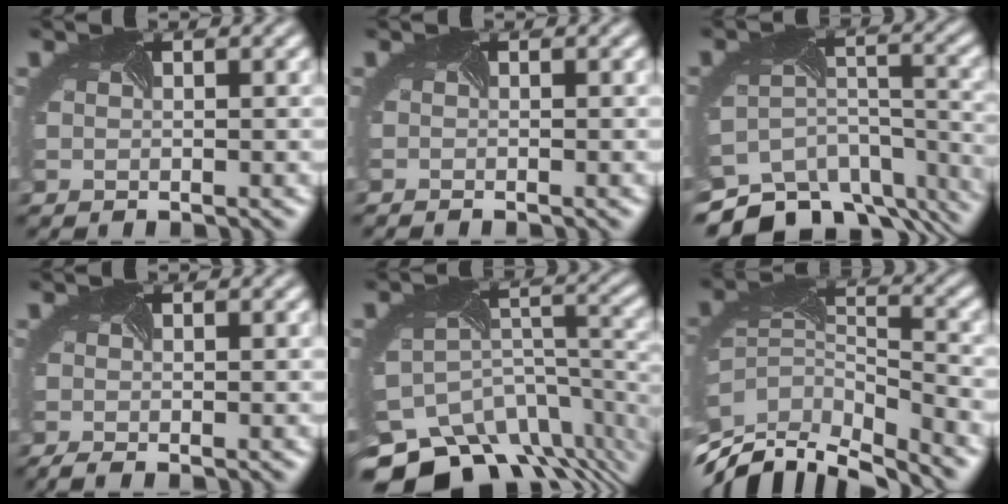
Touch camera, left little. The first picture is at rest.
{"total": 1.1, "force": [-1.1, -0.3, 0.0], "torque": [-0.002, -0.009, -0.018]}
{"total": 12.1, "force": [-10.9, 5.0, 2.2], "torque": [-0.042, -0.008, -0.139]}
{"total": 1.5, "force": [-1.0, 0.2, 1.1], "torque": [-0.017, -0.004, -0.016]}
{"total": 11.8, "force": [-9.5, 5.8, 3.9], "torque": [-0.088, -0.007, -0.125]}
{"total": 9.8, "force": [-7.6, 4.4, 4.4], "torque": [-0.115, -0.004, -0.109]}